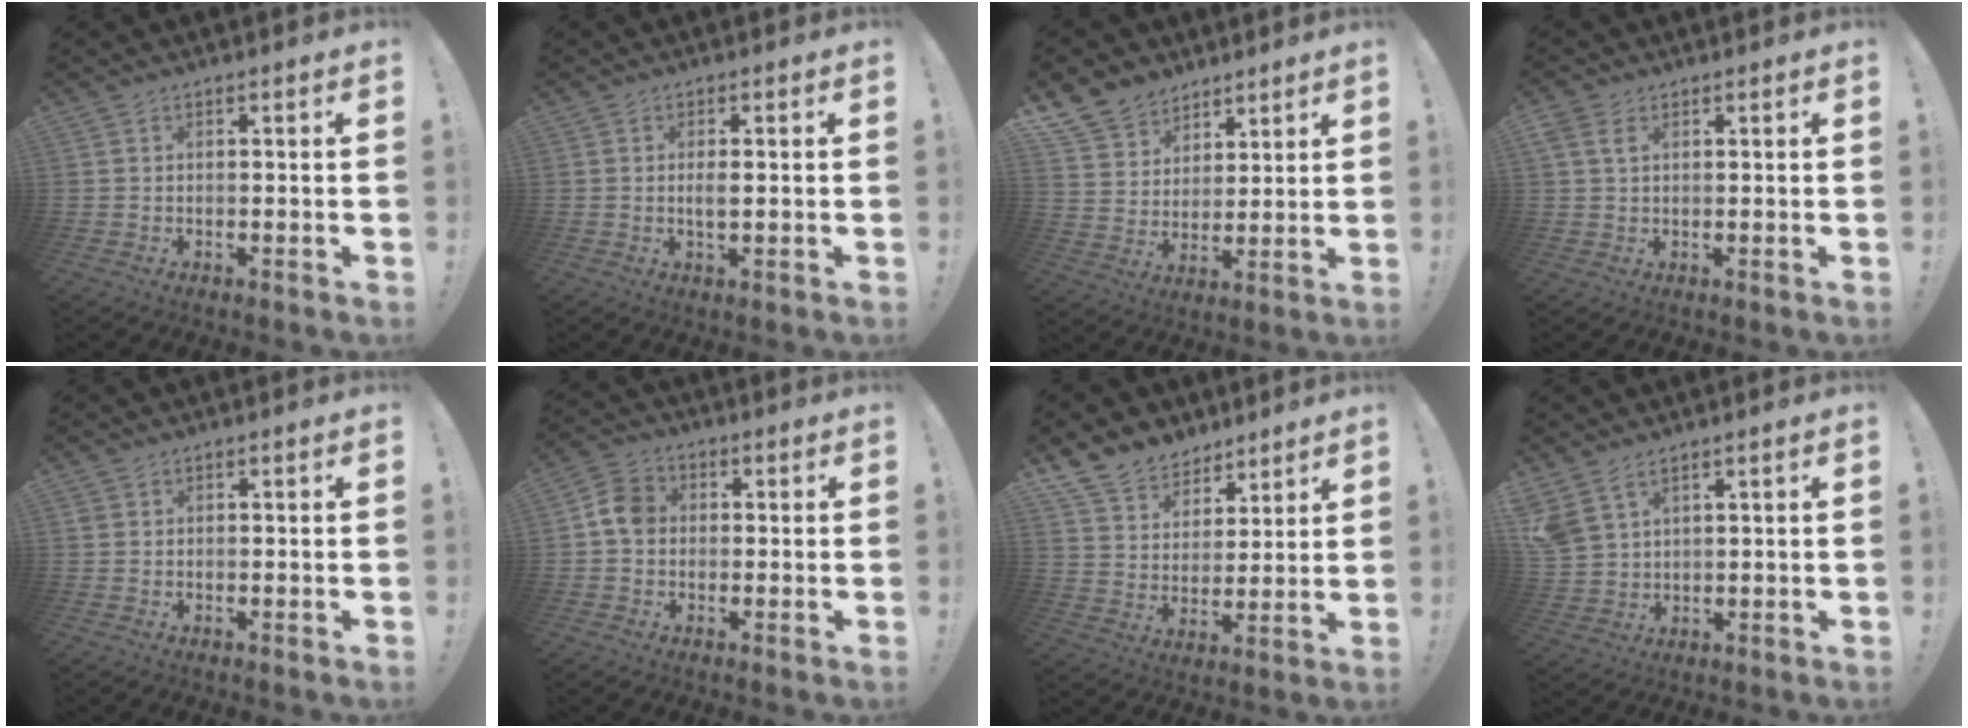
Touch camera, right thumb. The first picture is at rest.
{"total": 2.4, "force": [-0.2, 0.7, 2.3], "torque": [-0.033, -0.004, -0.006]}
{"total": 10.8, "force": [7.8, 7.3, 2.0], "torque": [-0.046, -0.057, 0.156]}
{"total": 3.7, "force": [1.8, 2.1, 2.5], "torque": [-0.046, 0.000, 0.034]}
{"total": 1.1, "force": [0.4, 0.9, 0.3], "torque": [-0.009, 0.003, 0.008]}
{"total": 7.3, "force": [0.1, 5.9, 4.2], "torque": [-0.064, 0.016, 0.005]}
{"total": 11.4, "force": [8.6, 7.1, 2.0], "torque": [-0.051, -0.061, 0.172]}
{"total": 6.5, "force": [4.1, 3.9, 3.3], "torque": [-0.073, -0.012, 0.084]}